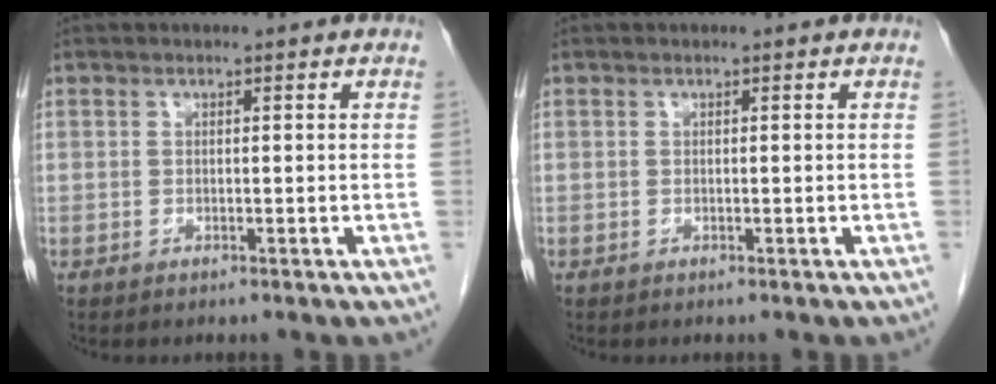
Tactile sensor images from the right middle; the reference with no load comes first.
{"total": 0.0}